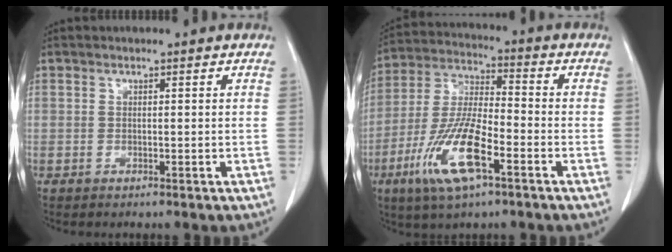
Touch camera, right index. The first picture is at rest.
{"total": 13.5, "force": [-6.1, 3.2, 11.6], "torque": [-0.241, -0.012, -0.115]}